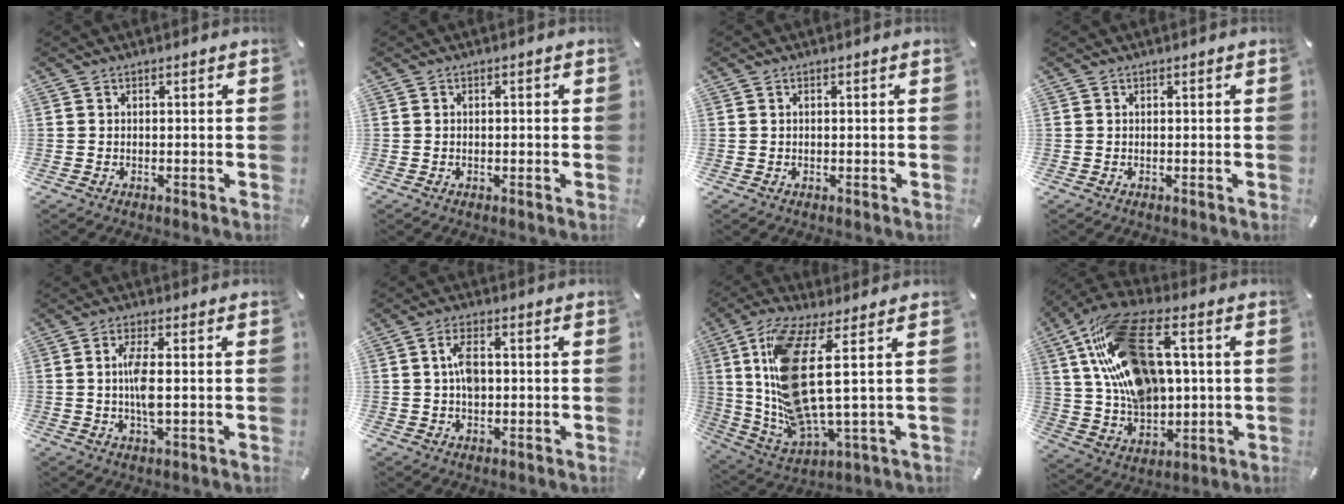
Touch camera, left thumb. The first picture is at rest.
{"total": 1.0, "force": [-0.2, 0.3, 0.9], "torque": [-0.016, 0.000, -0.004]}
{"total": 0.5, "force": [0.0, 0.2, 0.5], "torque": [-0.010, 0.001, 0.000]}
{"total": 0.0}
{"total": 6.2, "force": [0.2, 1.6, 6.0], "torque": [-0.133, -0.009, -0.005]}
{"total": 5.2, "force": [0.4, 3.0, 4.3], "torque": [-0.084, 0.002, 0.003]}
{"total": 19.2, "force": [4.5, 5.6, 17.8], "torque": [-0.376, -0.026, 0.068]}
{"total": 20.4, "force": [6.3, 12.9, 14.4], "torque": [-0.296, -0.016, 0.114]}